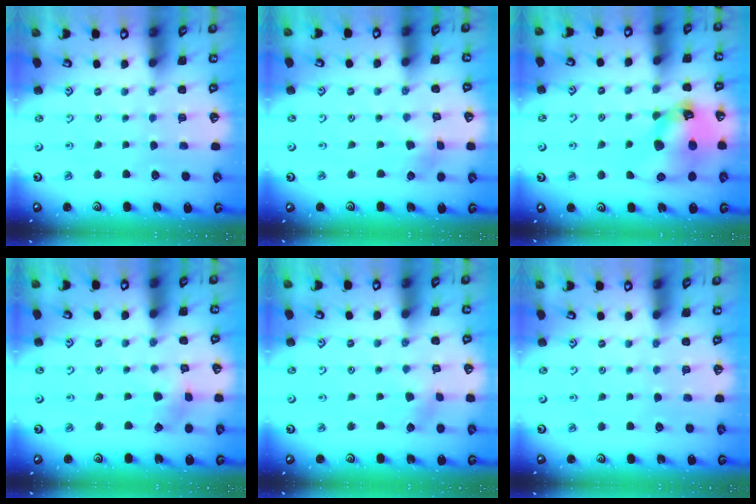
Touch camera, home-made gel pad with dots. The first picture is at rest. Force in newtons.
{"total": 2.3, "press": 2.3, "slide": 0.5}
{"total": 15.4, "press": 15.3, "slide": 2.1}
{"total": 2.5, "press": 2.5, "slide": 0.3}
{"total": 2.0, "press": 1.9, "slide": 0.6}
{"total": 0.0}